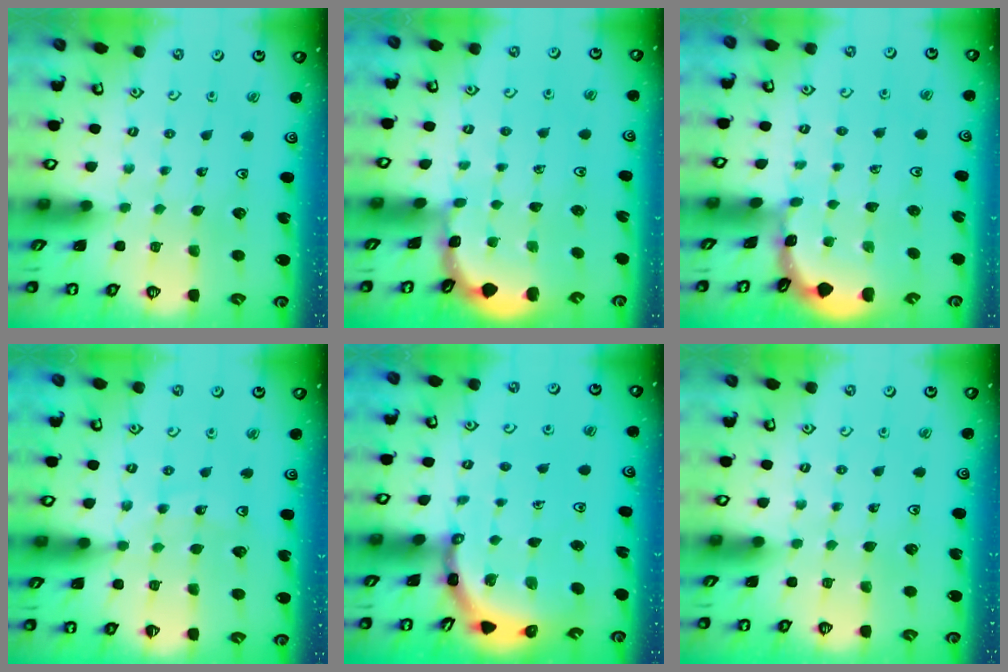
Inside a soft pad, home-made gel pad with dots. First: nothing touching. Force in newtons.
{"total": 1.6, "press": 1.6, "slide": 0.2}
{"total": 1.3, "press": 1.3, "slide": 0.1}
{"total": 10.7, "press": 10.3, "slide": 3.0}
{"total": 4.3, "press": 4.3, "slide": 0.4}
{"total": 0.0}